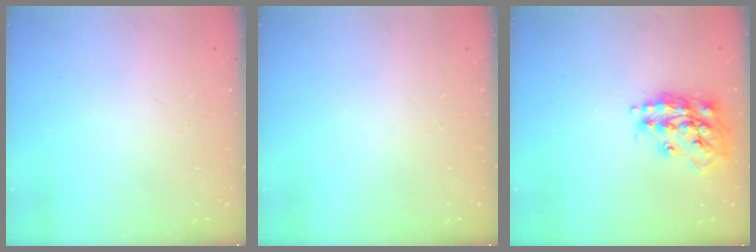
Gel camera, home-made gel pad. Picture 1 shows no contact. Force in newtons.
{"total": 0.0}
{"total": 18.7, "press": 18.6, "slide": 1.6}